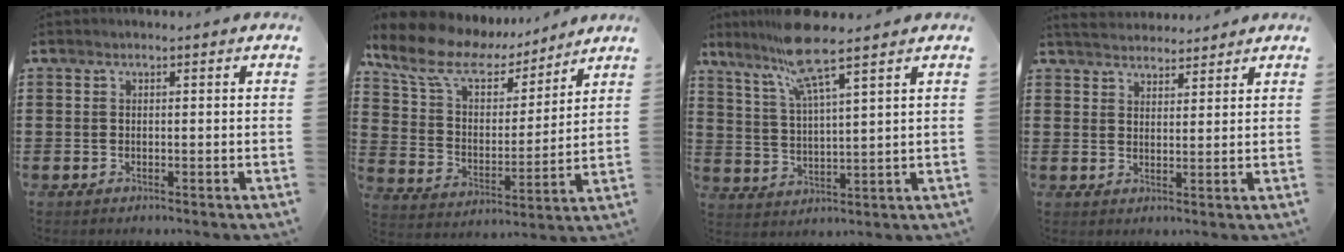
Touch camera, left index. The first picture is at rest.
{"total": 10.1, "force": [7.9, 4.1, 4.8], "torque": [-0.131, -0.036, 0.137]}
{"total": 9.5, "force": [7.4, 0.0, 6.0], "torque": [-0.146, -0.025, 0.127]}
{"total": 3.5, "force": [3.4, 0.8, 0.3], "torque": [-0.017, -0.007, 0.064]}